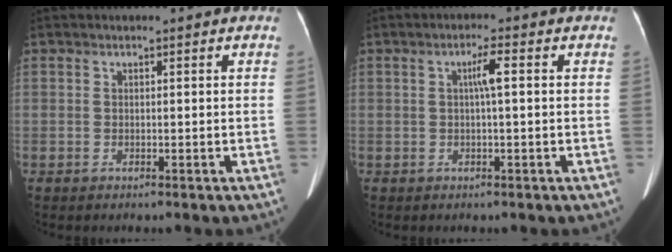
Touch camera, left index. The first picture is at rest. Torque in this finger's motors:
{"motor_torque": [-0.03, -0.19, 0.28, 0.08]}